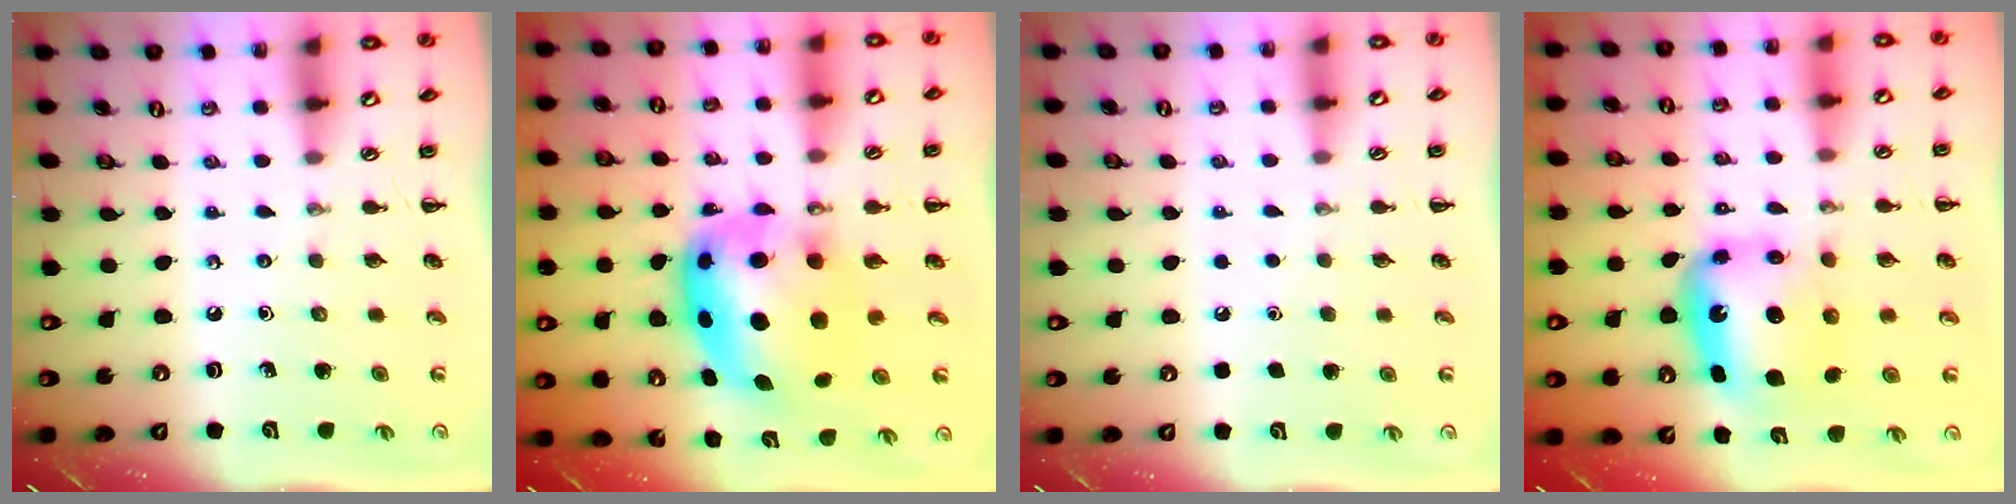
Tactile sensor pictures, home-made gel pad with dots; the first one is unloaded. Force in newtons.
{"total": 10.5, "press": 10.2, "slide": 2.7}
{"total": 1.7, "press": 1.7, "slide": 0.1}
{"total": 7.4, "press": 7.3, "slide": 1.3}